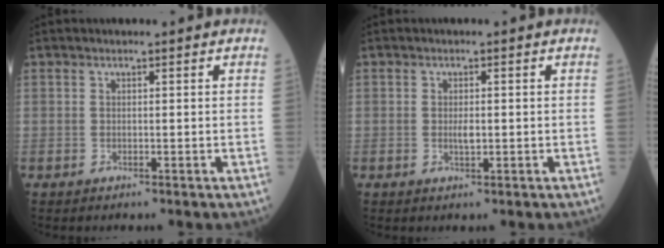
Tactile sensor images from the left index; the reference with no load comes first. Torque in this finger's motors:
{"motor_torque": [0.37, 0.06, 0.04, 0.01]}